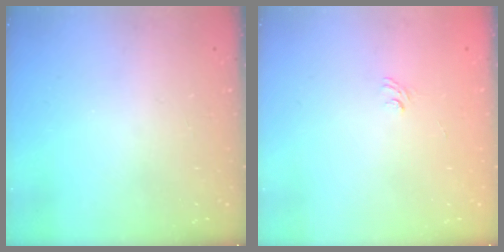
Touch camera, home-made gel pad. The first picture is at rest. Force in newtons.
{"total": 2.4, "press": 2.1, "slide": 1.1}